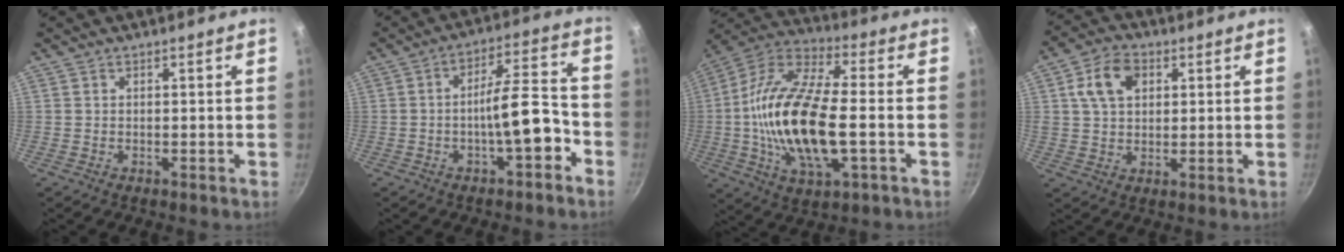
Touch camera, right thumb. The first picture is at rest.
{"total": 9.7, "force": [-3.8, 2.9, 8.5], "torque": [-0.112, 0.052, -0.056]}
{"total": 21.8, "force": [-2.6, 9.1, 19.6], "torque": [-0.384, 0.022, -0.062]}
{"total": 8.8, "force": [2.7, 6.2, 5.6], "torque": [-0.086, 0.006, 0.040]}